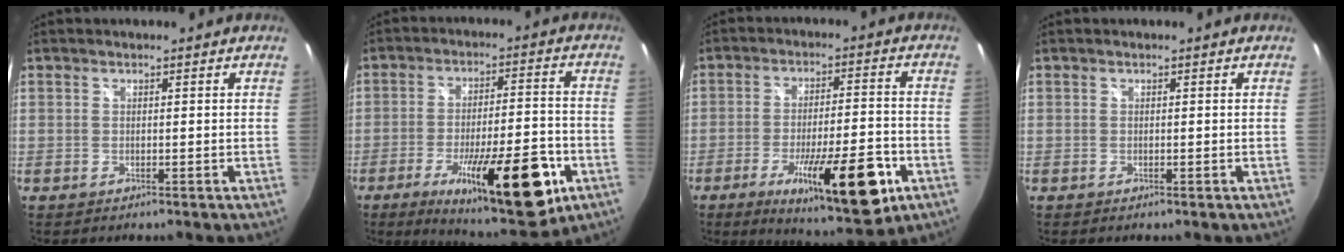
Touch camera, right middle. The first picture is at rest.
{"total": 20.9, "force": [-9.9, 6.1, 17.3], "torque": [-0.270, -0.028, -0.134]}
{"total": 18.3, "force": [-8.7, 4.4, 15.4], "torque": [-0.246, -0.028, -0.122]}
{"total": 0.0}